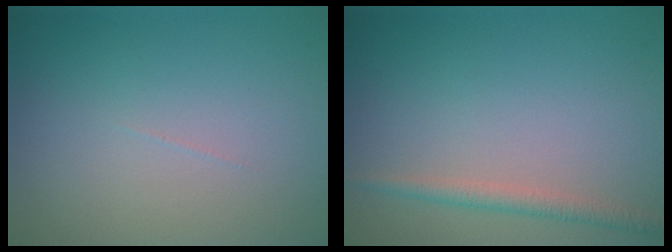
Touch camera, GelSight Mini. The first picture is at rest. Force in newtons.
{"total": 1.7, "press": 1.7, "slide": 0.1}